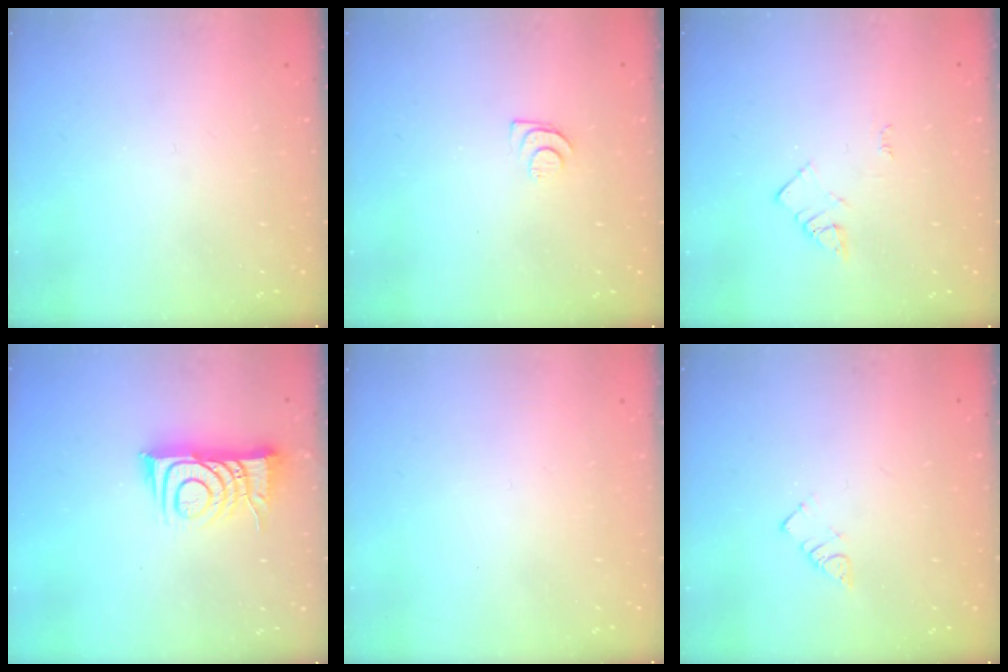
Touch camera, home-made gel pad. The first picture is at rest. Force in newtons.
{"total": 4.8, "press": 4.7, "slide": 0.6}
{"total": 2.3, "press": 2.3, "slide": 0.3}
{"total": 10.4, "press": 10.3, "slide": 1.2}
{"total": 1.5, "press": 1.5, "slide": 0.1}
{"total": 2.8, "press": 2.8, "slide": 0.2}